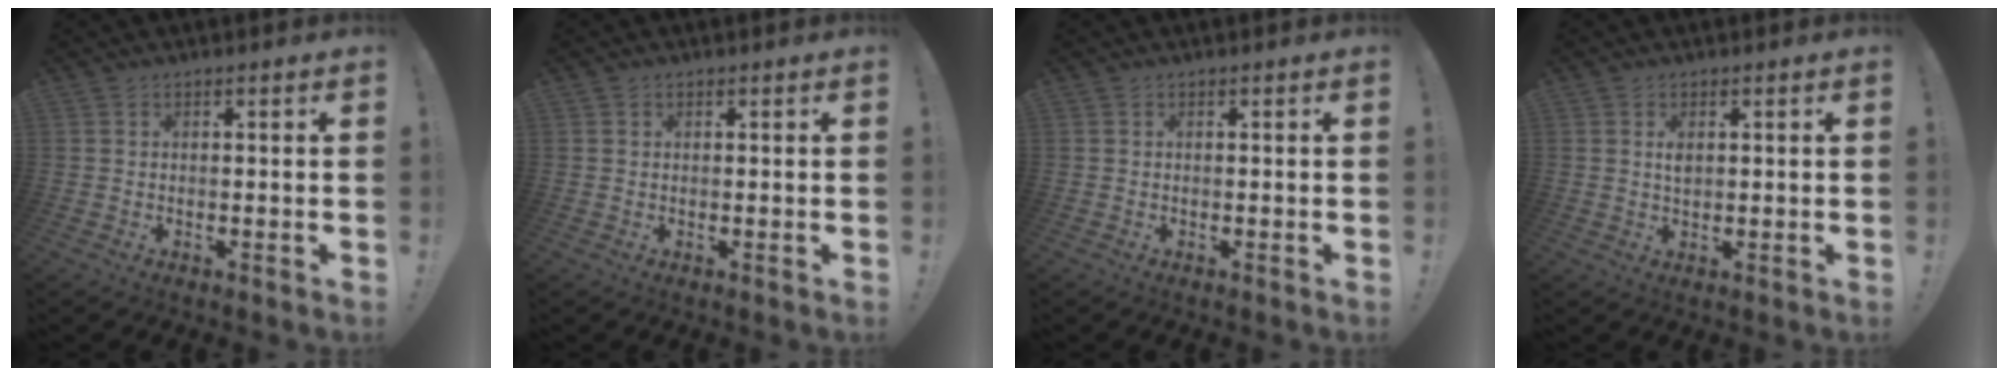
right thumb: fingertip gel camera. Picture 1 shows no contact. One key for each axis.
{"total": 0.6, "fx": 0.4, "fy": 0.5, "fz": 0.0, "tx": 0.008, "ty": -0.003, "tz": 0.005}
{"total": 0.0}
{"total": 2.1, "fx": 0.7, "fy": 1.0, "fz": 1.7, "tx": -0.020, "ty": -0.005, "tz": 0.010}